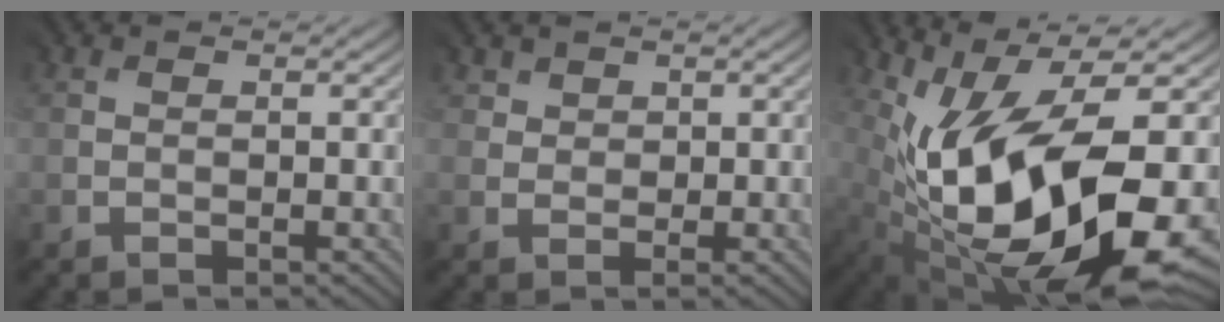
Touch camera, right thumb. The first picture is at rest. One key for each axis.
{"total": 1.9, "fx": 1.4, "fy": 1.3, "fz": -0.1, "tx": 0.006, "ty": -0.001, "tz": 0.030}
{"total": 18.0, "fx": -3.1, "fy": 7.8, "fz": 16.0, "tx": -0.289, "ty": -0.021, "tz": -0.040}